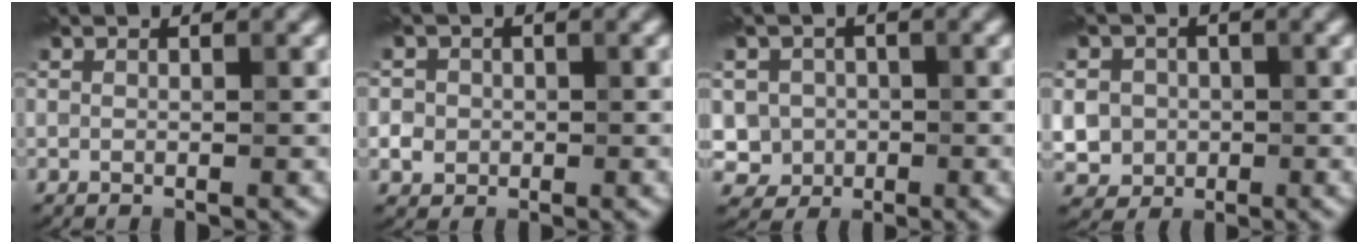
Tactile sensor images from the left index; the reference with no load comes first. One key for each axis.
{"total": 2.5, "fx": 0.0, "fy": 2.4, "fz": 0.7, "tx": 0.003, "ty": 0.005, "tz": -0.006}
{"total": 3.7, "fx": -0.5, "fy": 3.5, "fz": 0.9, "tx": 0.004, "ty": 0.006, "tz": -0.022}
{"total": 5.9, "fx": -0.3, "fy": 5.6, "fz": 1.8, "tx": -0.033, "ty": 0.011, "tz": -0.019}